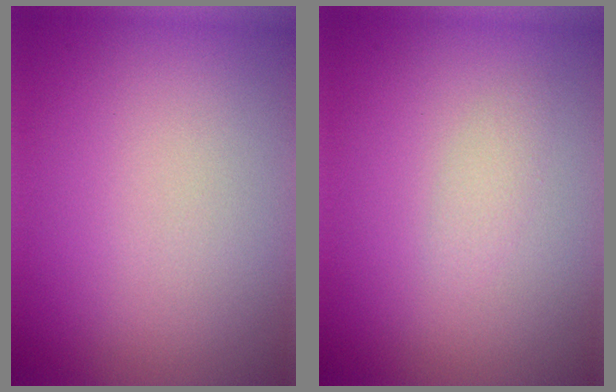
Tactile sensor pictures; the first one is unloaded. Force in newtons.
{"total": 1.0, "press": 1.0, "slide": 0.1}